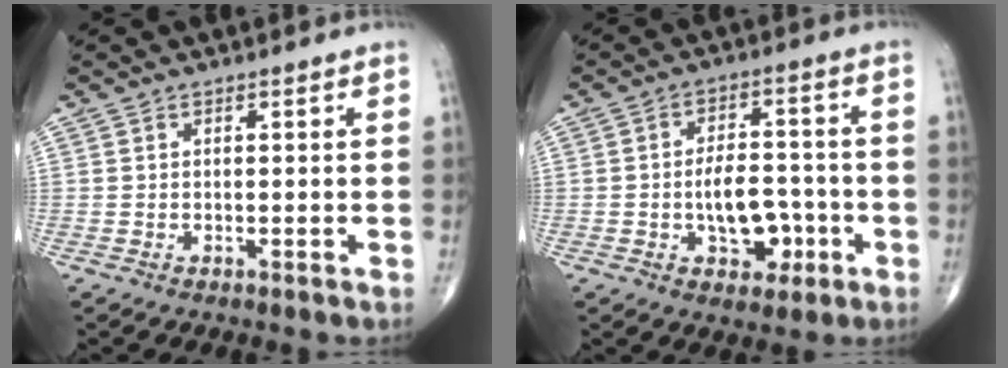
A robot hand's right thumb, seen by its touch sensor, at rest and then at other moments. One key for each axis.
{"total": 9.3, "fx": -2.5, "fy": 5.7, "fz": 6.9, "tx": -0.076, "ty": 0.028, "tz": -0.034}